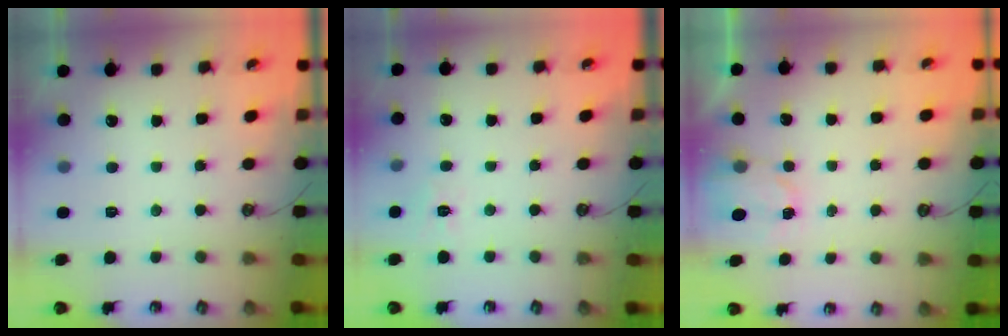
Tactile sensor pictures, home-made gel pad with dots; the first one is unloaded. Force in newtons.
{"total": 2.8, "press": 2.8, "slide": 0.5}
{"total": 2.6, "press": 2.6, "slide": 0.3}